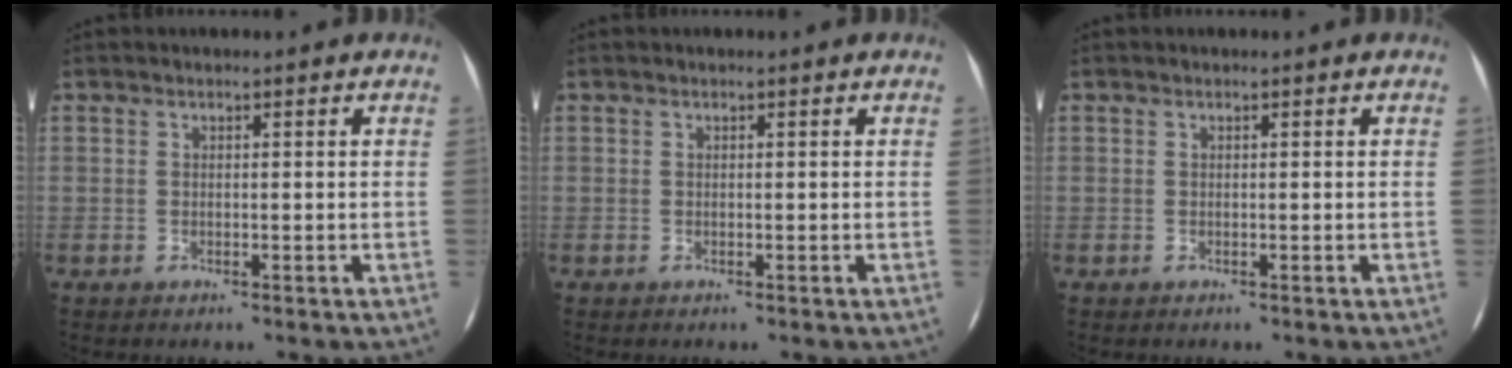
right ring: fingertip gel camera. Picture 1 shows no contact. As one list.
[{"total": 0.0}, {"total": 0.0}]